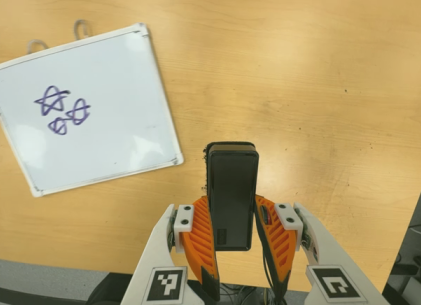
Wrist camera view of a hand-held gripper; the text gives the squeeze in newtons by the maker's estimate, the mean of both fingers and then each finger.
{"total": 4.7, "left": 3.2, "right": 6.2}